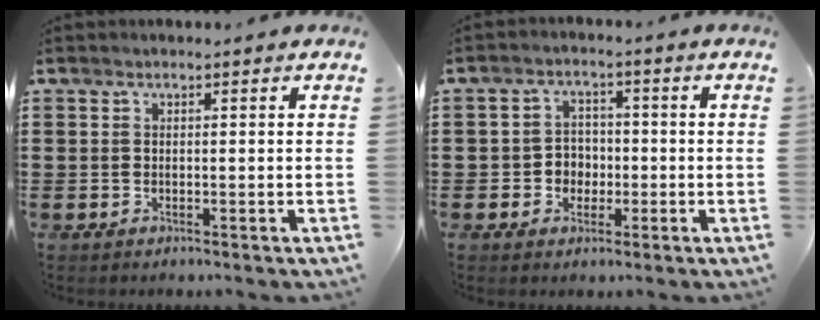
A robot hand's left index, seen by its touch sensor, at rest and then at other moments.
{"total": 3.6, "force": [-1.0, 3.3, 1.3], "torque": [-0.035, 0.007, -0.024]}